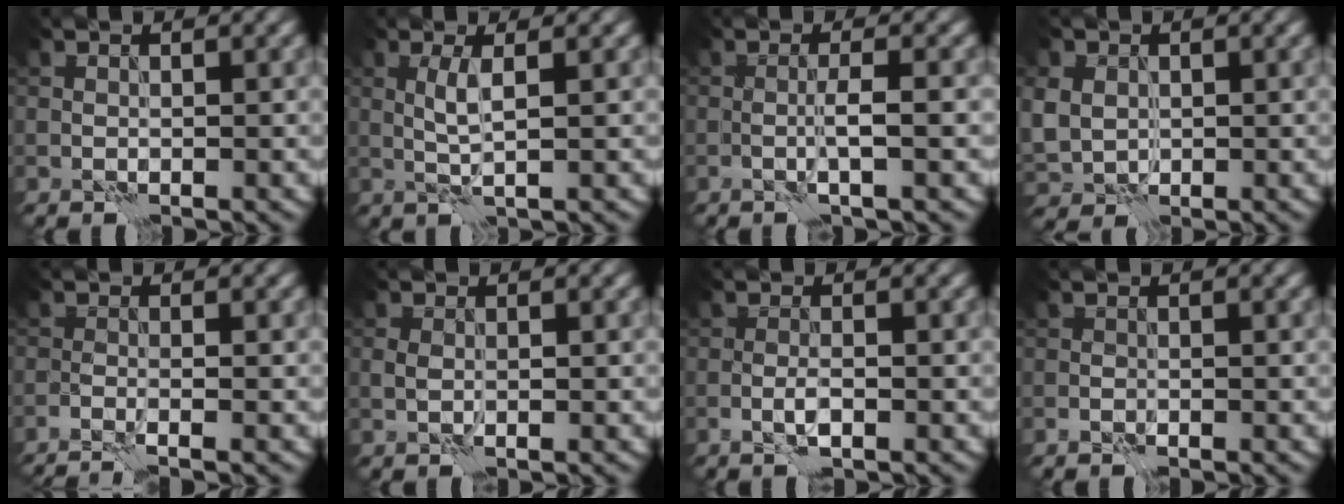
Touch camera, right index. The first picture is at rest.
{"total": 2.1, "force": [0.4, 0.2, 2.0], "torque": [-0.045, 0.005, 0.007]}
{"total": 2.0, "force": [-0.4, 0.1, 1.9], "torque": [-0.036, 0.003, -0.011]}
{"total": 4.2, "force": [0.8, 3.7, 1.9], "torque": [-0.060, 0.007, 0.014]}
{"total": 2.5, "force": [-1.8, 0.4, 1.6], "torque": [-0.026, 0.003, -0.035]}
{"total": 1.2, "force": [0.0, 0.8, 0.9], "torque": [-0.020, 0.001, 0.000]}
{"total": 1.6, "force": [-0.7, 0.4, 1.4], "torque": [-0.028, 0.002, -0.017]}
{"total": 0.5, "force": [-0.3, 0.4, 0.2], "torque": [-0.001, 0.000, -0.007]}